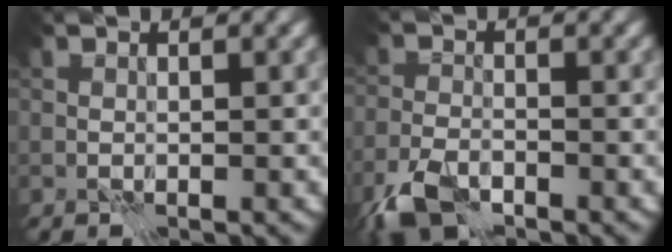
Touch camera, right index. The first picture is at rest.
{"total": 4.6, "force": [-3.4, 1.7, 2.5], "torque": [-0.054, -0.008, -0.078]}